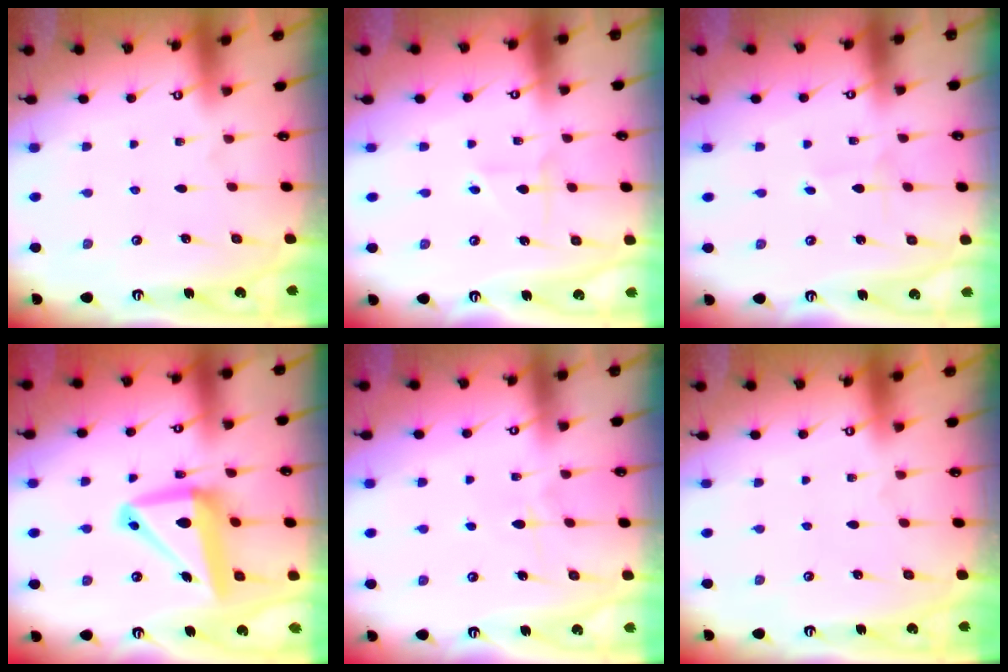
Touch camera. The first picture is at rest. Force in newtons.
{"total": 3.6, "press": 3.5, "slide": 1.1}
{"total": 0.6, "press": 0.6, "slide": 0.0}
{"total": 13.9, "press": 13.6, "slide": 2.6}
{"total": 4.3, "press": 4.2, "slide": 0.6}
{"total": 0.0}